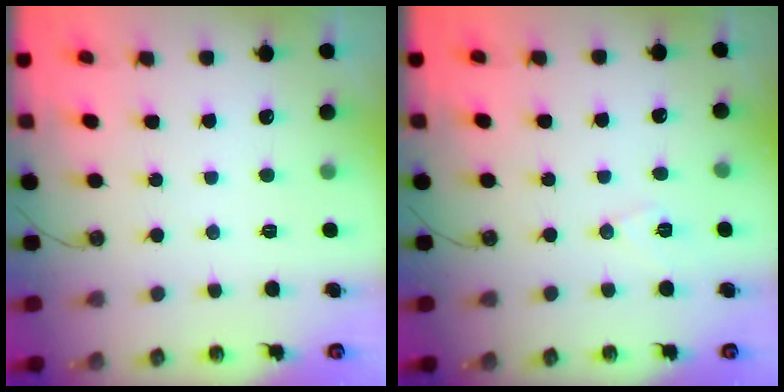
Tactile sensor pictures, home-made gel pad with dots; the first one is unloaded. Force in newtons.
{"total": 7.5, "press": 6.1, "slide": 4.4}